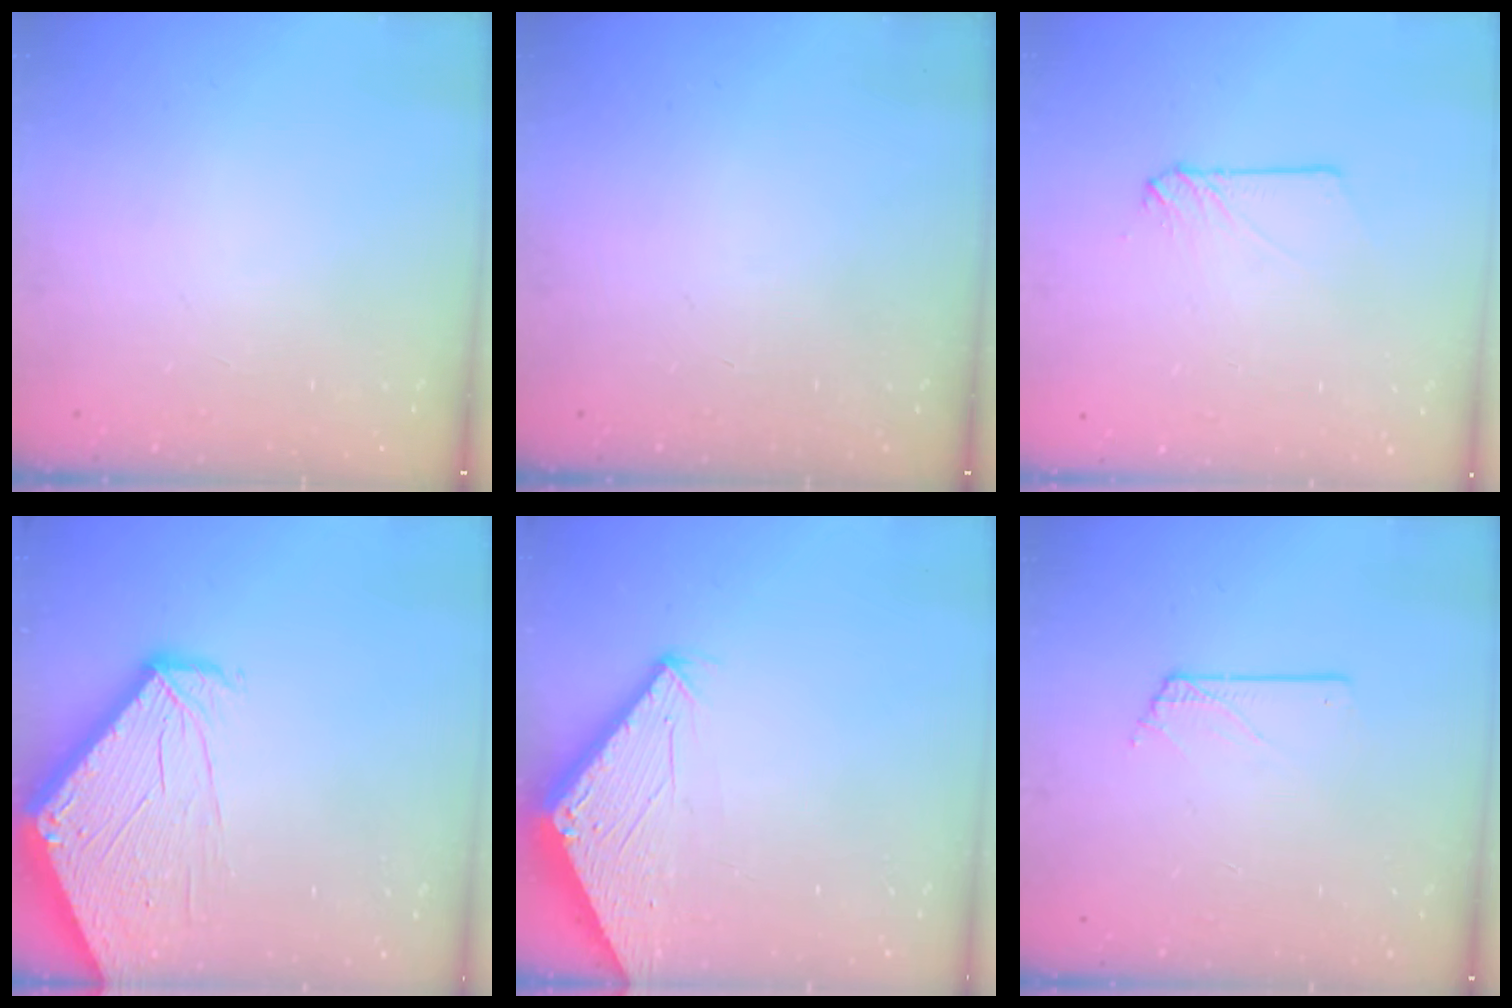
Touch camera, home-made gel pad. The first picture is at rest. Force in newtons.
{"total": 0.0}
{"total": 4.8, "press": 4.7, "slide": 0.6}
{"total": 8.7, "press": 8.6, "slide": 1.0}
{"total": 2.8, "press": 2.8, "slide": 0.2}
{"total": 0.9, "press": 0.9, "slide": 0.0}